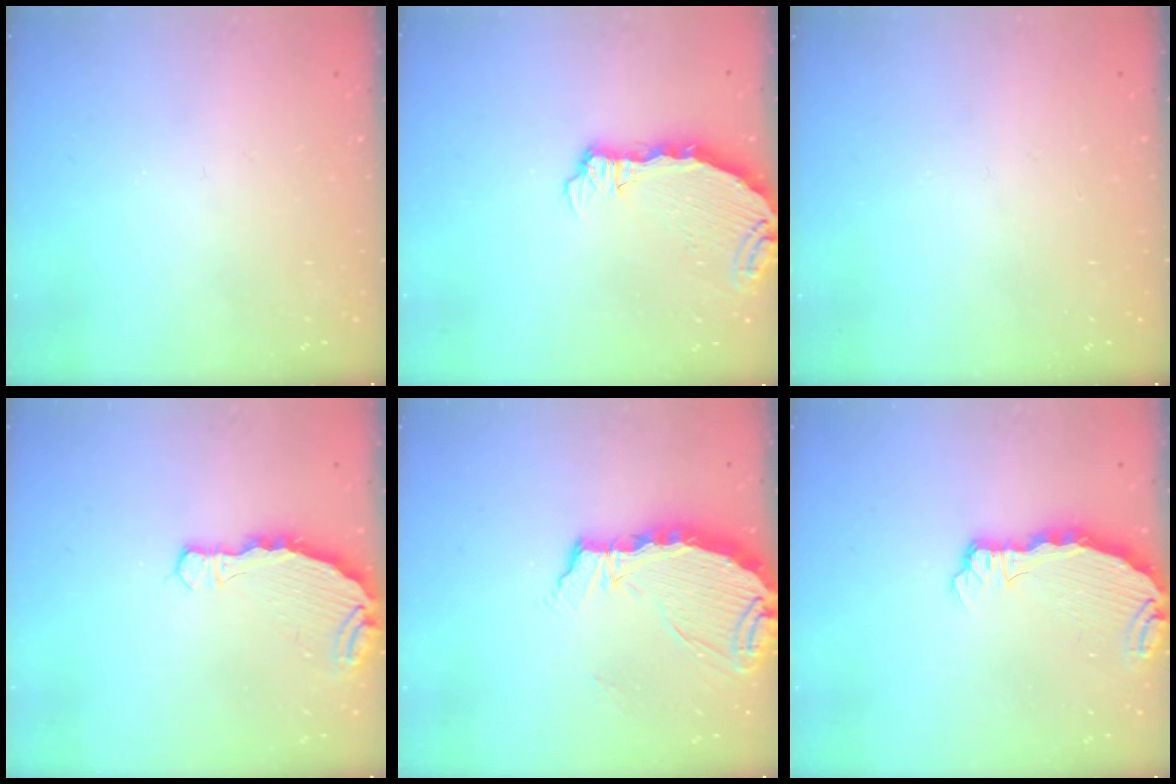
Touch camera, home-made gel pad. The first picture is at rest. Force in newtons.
{"total": 7.6, "press": 5.6, "slide": 5.1}
{"total": 0.0}
{"total": 5.7, "press": 5.7, "slide": 0.3}
{"total": 7.5, "press": 7.5, "slide": 0.8}
{"total": 4.8, "press": 4.7, "slide": 0.5}